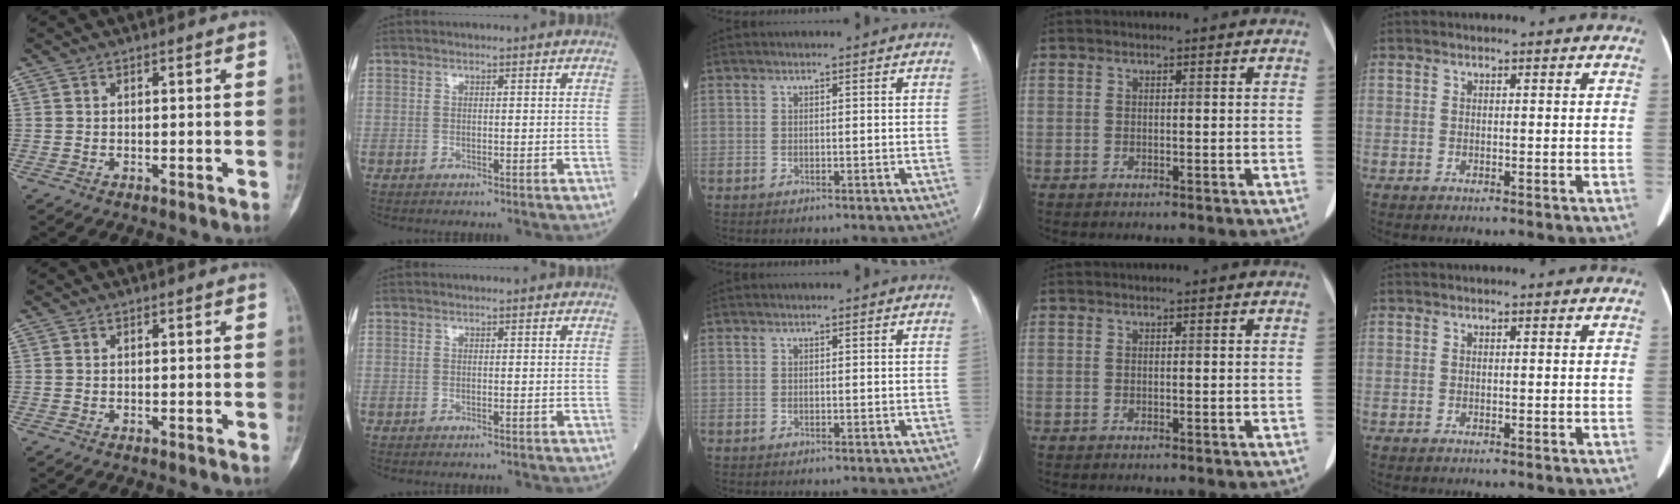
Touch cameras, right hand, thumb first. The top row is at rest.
{}